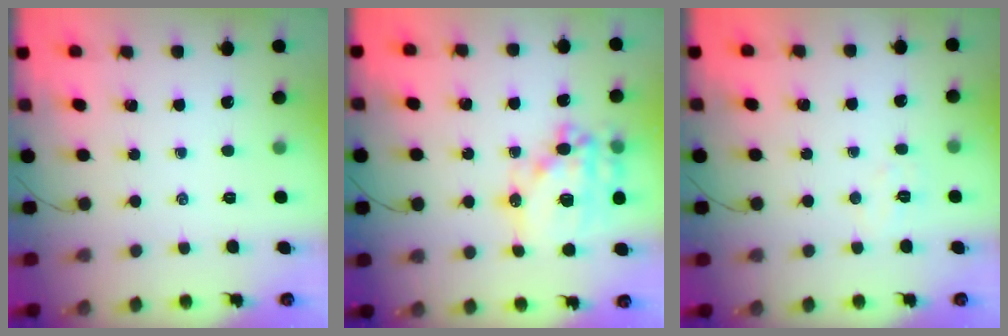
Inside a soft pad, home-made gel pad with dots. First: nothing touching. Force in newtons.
{"total": 19.8, "press": 19.4, "slide": 4.0}
{"total": 4.6, "press": 4.5, "slide": 1.0}